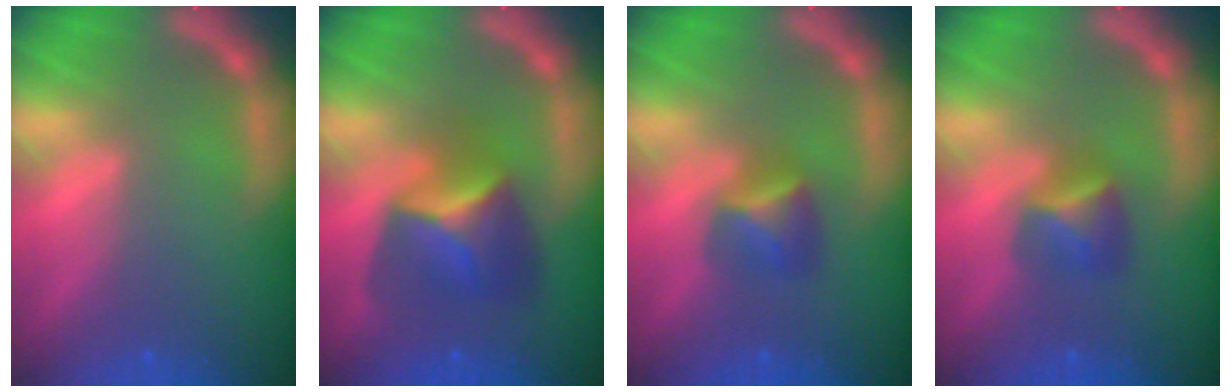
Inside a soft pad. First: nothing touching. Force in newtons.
{"total": 5.9}
{"total": 2.9}
{"total": 2.9}